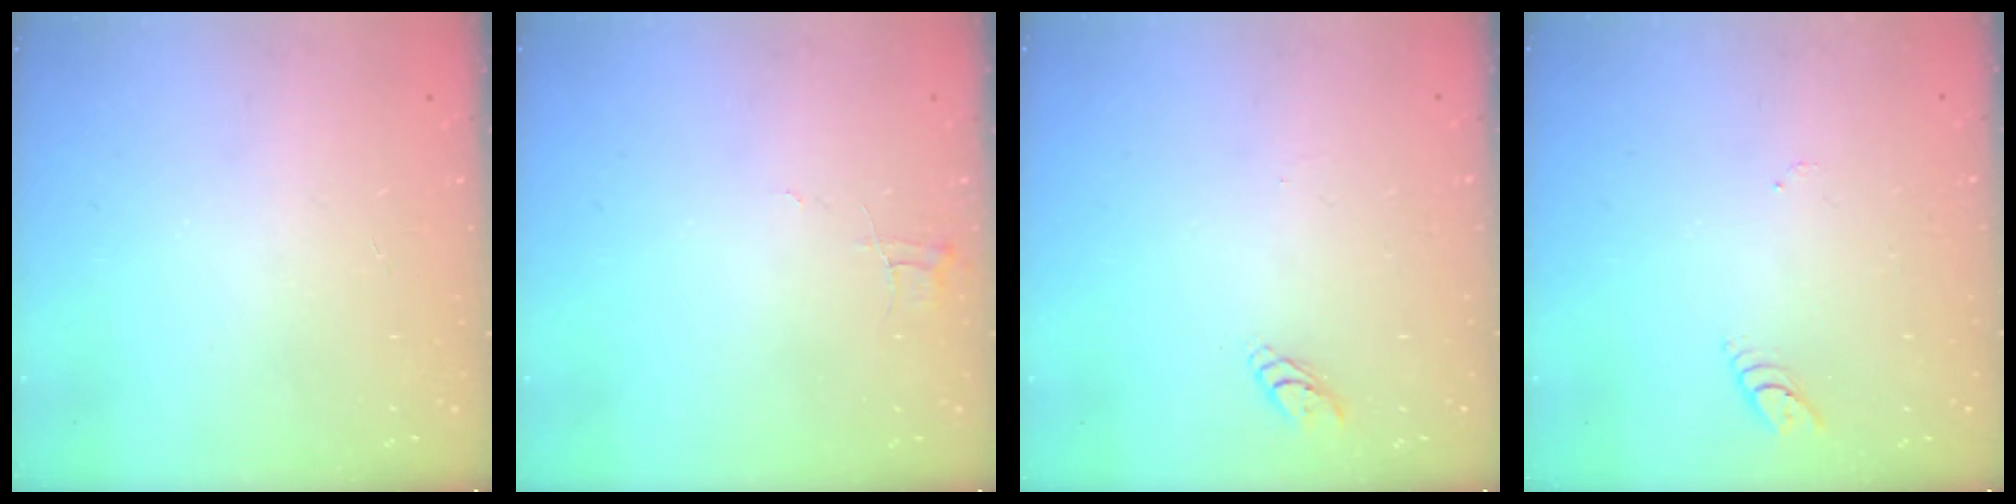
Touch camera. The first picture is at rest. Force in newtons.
{"total": 3.5, "press": 3.5, "slide": 0.2}
{"total": 3.7, "press": 3.7, "slide": 0.3}
{"total": 2.9, "press": 2.8, "slide": 0.3}